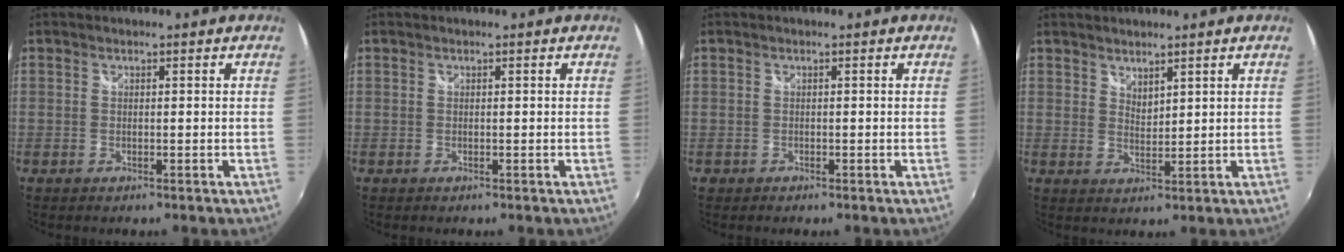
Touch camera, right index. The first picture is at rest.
{"total": 0.0}
{"total": 1.2, "force": [-0.5, 1.1, 0.0], "torque": [-0.005, 0.002, -0.007]}
{"total": 2.6, "force": [2.2, 0.8, 0.9], "torque": [-0.012, 0.000, 0.040]}